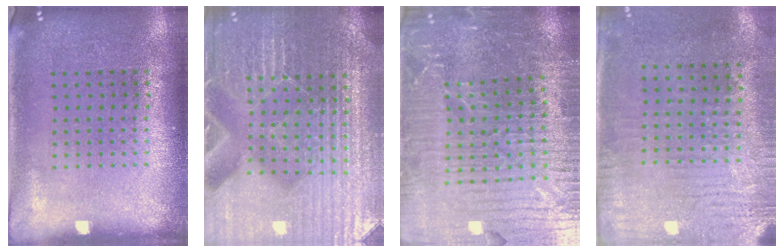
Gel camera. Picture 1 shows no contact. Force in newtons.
{"total": 5.2, "press": 4.8, "slide": 1.8}
{"total": 5.3, "press": 4.8, "slide": 2.0}
{"total": 2.9, "press": 2.4, "slide": 1.7}